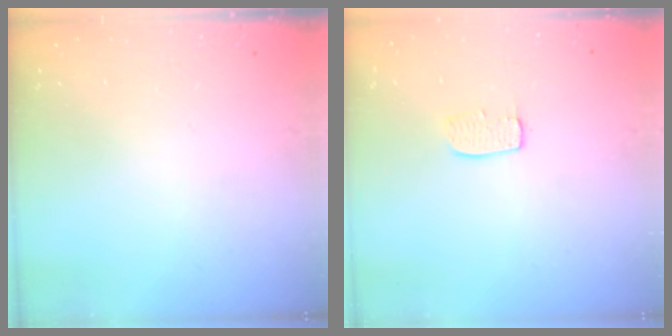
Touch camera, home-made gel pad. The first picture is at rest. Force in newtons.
{"total": 5.2, "press": 5.2, "slide": 0.3}